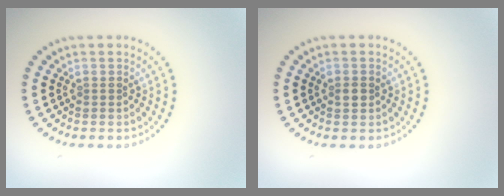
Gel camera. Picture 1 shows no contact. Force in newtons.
{"total": 1.0, "press": 1.0, "slide": 0.0}